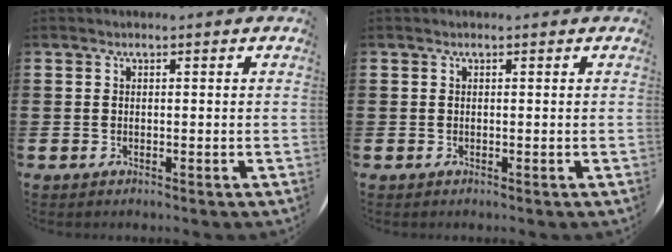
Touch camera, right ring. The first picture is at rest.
{"total": 0.0}